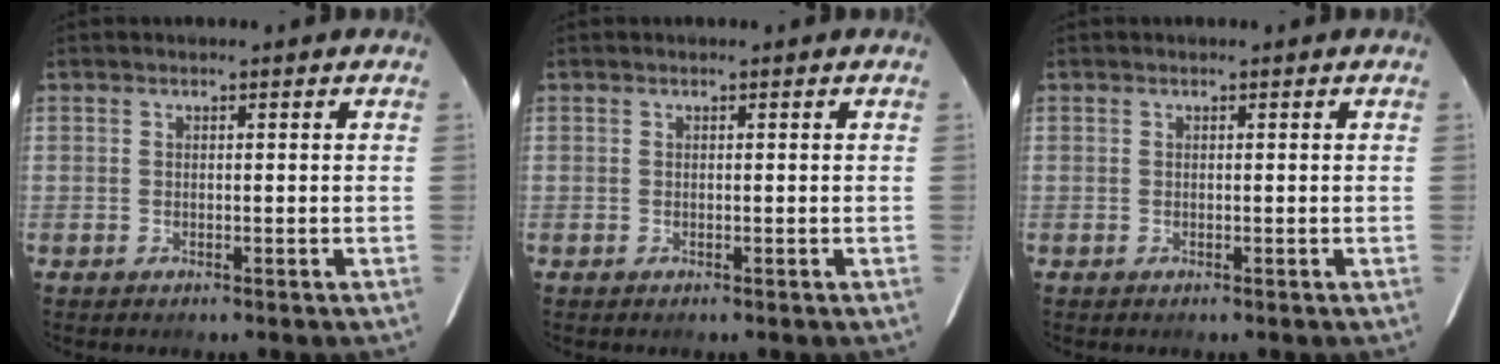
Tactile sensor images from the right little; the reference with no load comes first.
{"total": 0.0}
{"total": 0.0}